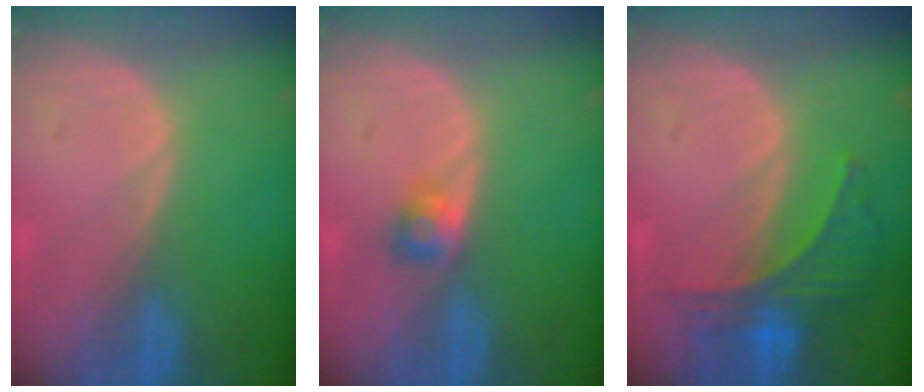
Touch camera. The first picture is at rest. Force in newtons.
{"total": 2.5, "press": 2.4, "slide": 0.7}
{"total": 5.8, "press": 5.7, "slide": 0.5}